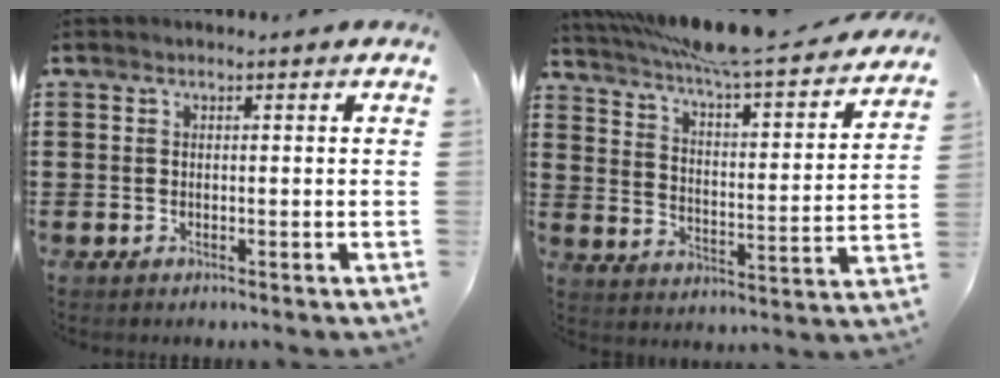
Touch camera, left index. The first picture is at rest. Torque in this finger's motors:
{"motor_torque": [1.57, -0.57, 1.04, 0.21]}